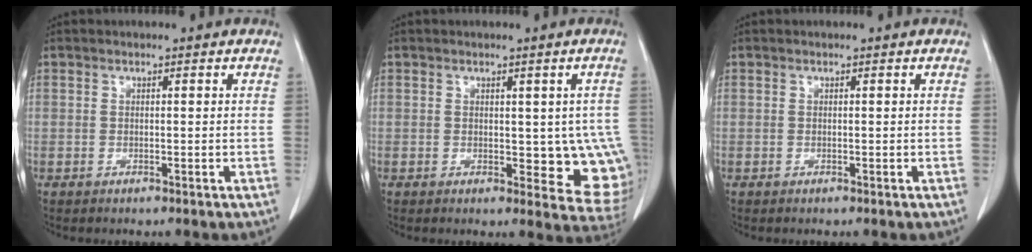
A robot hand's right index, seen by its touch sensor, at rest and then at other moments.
{"total": 8.6, "force": [-0.4, 4.5, 7.3], "torque": [-0.066, -0.008, 0.002]}
{"total": 0.0}